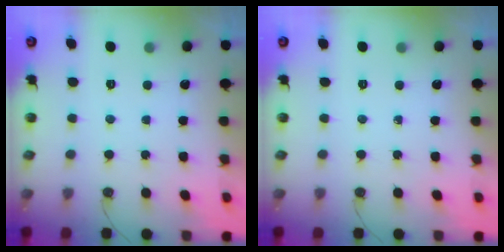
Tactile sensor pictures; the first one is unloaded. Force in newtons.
{"total": 0.0}